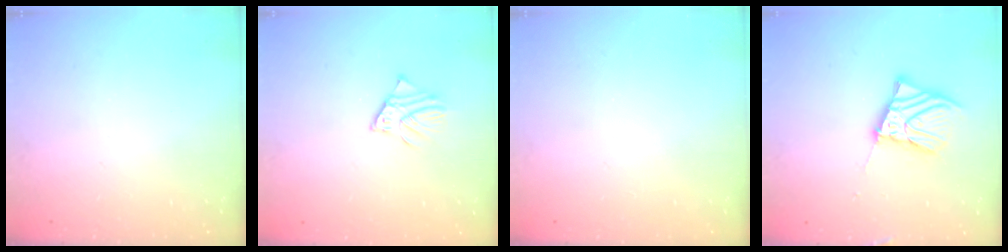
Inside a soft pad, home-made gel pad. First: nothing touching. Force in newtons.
{"total": 3.2, "press": 3.2, "slide": 0.4}
{"total": 0.0}
{"total": 11.8, "press": 11.7, "slide": 1.6}